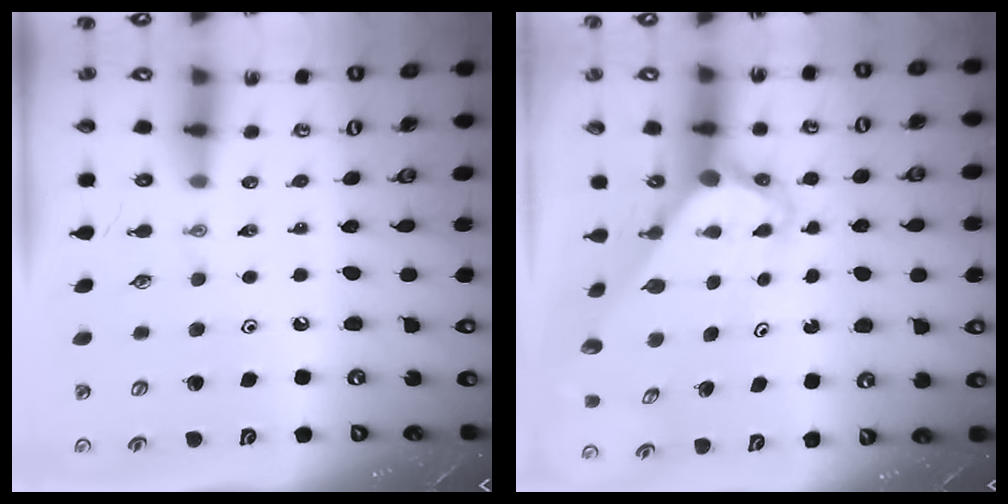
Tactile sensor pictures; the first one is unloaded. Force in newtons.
{"total": 6.1, "press": 6.1, "slide": 0.3}